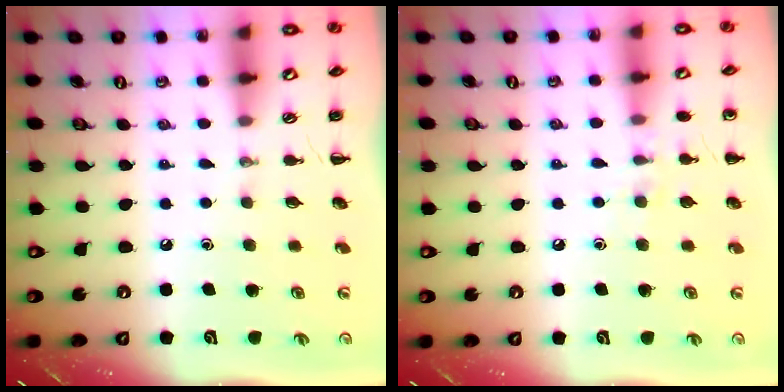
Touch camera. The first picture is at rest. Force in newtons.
{"total": 7.1, "press": 6.8, "slide": 2.1}